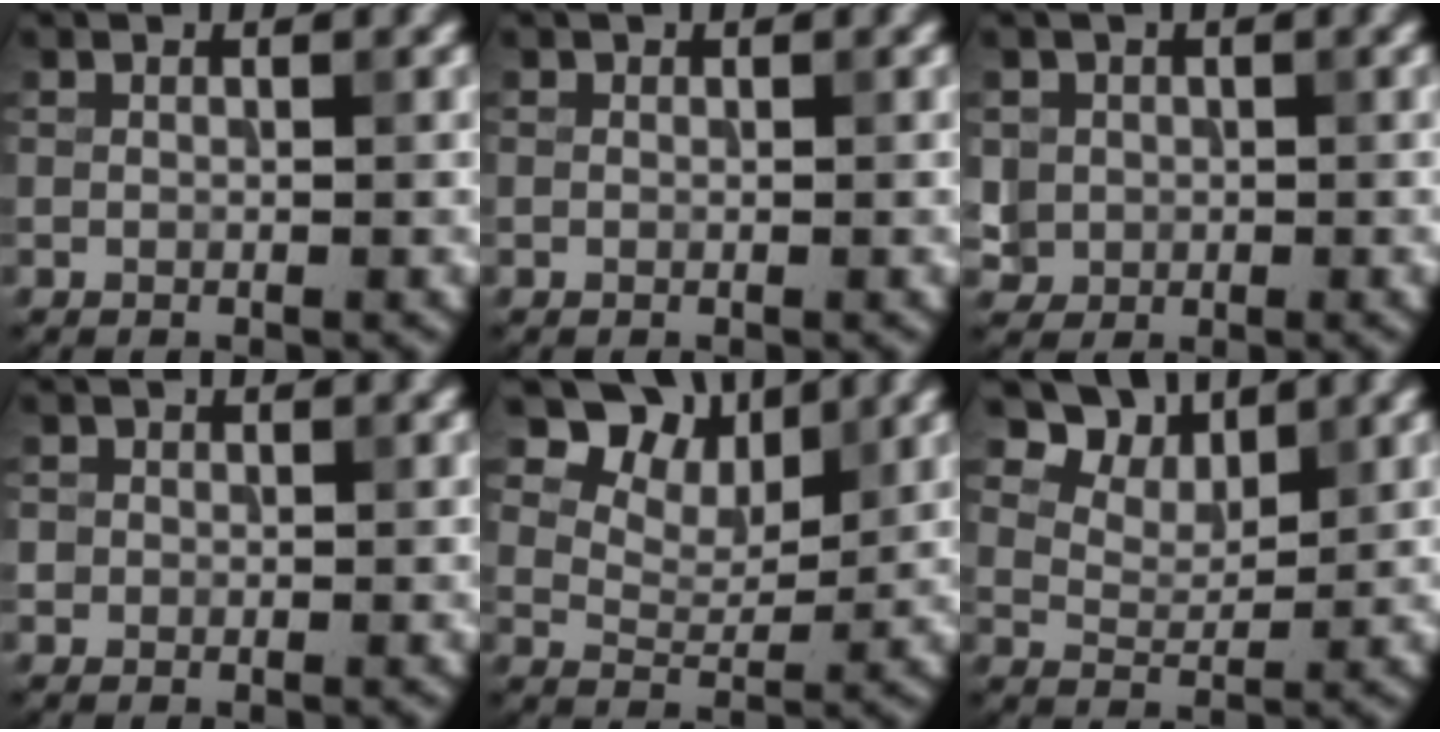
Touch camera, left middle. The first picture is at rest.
{"total": 0.0}
{"total": 2.4, "force": [0.1, 2.3, 0.4], "torque": [0.000, 0.002, 0.009]}
{"total": 0.8, "force": [0.0, 0.8, 0.0], "torque": [0.011, -0.003, 0.000]}
{"total": 5.7, "force": [3.8, 3.3, 2.7], "torque": [-0.045, -0.001, 0.065]}
{"total": 4.6, "force": [3.5, 2.2, 1.8], "torque": [-0.042, -0.001, 0.067]}